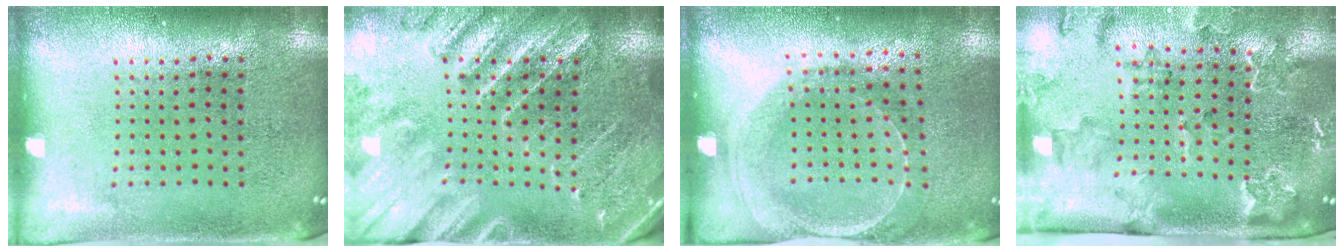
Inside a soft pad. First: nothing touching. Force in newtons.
{"total": 3.2, "press": 3.0, "slide": 1.1}
{"total": 1.5, "press": 1.5, "slide": 0.3}
{"total": 2.3, "press": 2.3, "slide": 0.2}